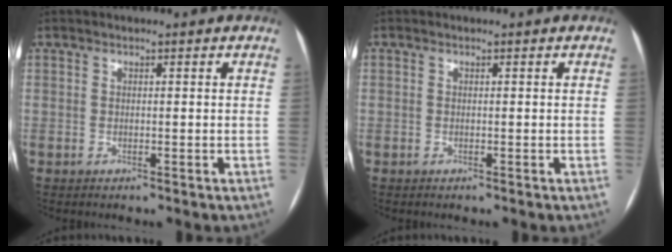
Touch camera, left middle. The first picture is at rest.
{"total": 0.0}